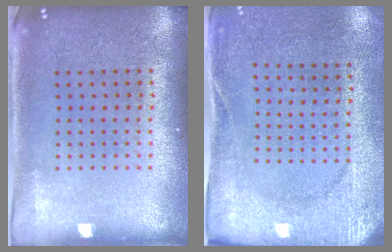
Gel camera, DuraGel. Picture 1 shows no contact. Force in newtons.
{"total": 2.7, "press": 2.3, "slide": 1.3}